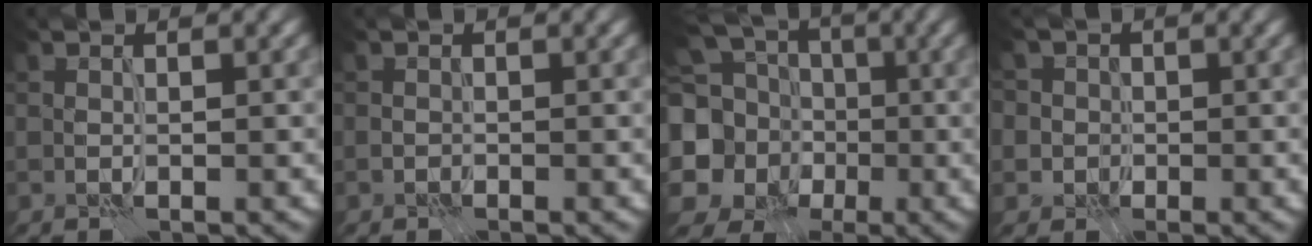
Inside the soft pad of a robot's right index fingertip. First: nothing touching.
{"total": 0.6, "force": [-0.2, 0.5, 0.0], "torque": [-0.001, -0.002, -0.003]}
{"total": 14.0, "force": [0.2, 12.7, 5.8], "torque": [-0.171, 0.011, -0.023]}
{"total": 6.4, "force": [1.7, 5.8, 2.1], "torque": [-0.038, 0.030, -0.005]}